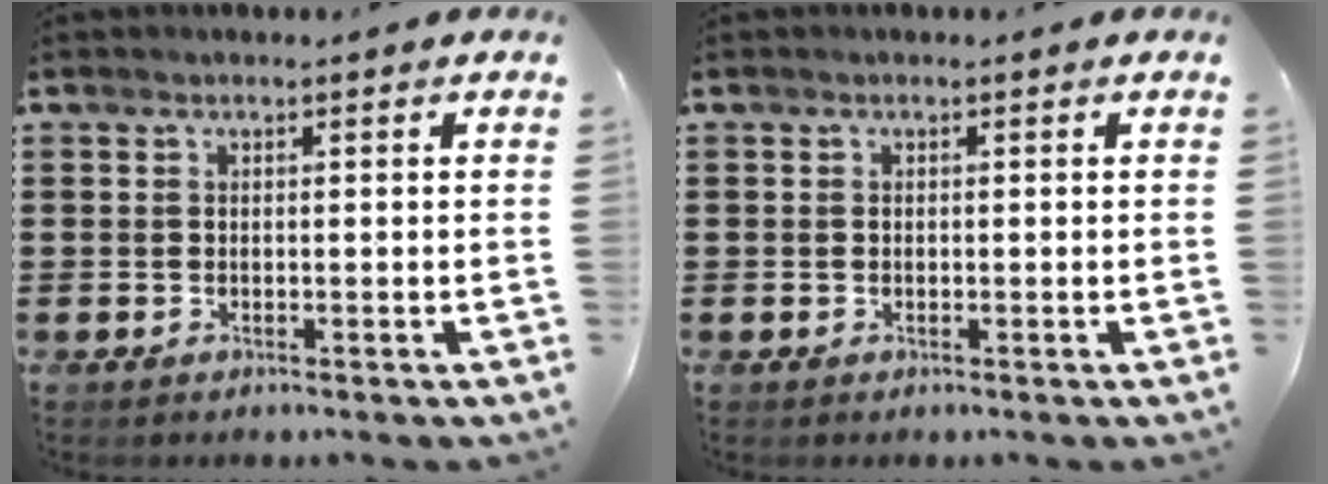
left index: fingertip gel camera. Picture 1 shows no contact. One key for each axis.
{"total": 0.0}